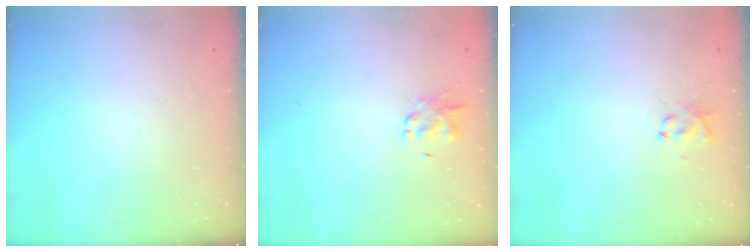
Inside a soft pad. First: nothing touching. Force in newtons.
{"total": 1.0, "press": 0.9, "slide": 0.3}
{"total": 2.8, "press": 2.6, "slide": 1.0}